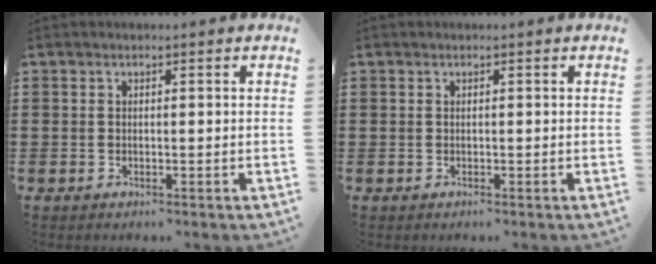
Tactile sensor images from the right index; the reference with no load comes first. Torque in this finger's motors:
{"motor_torque": [-0.77, 0.85, -1.05, -0.21]}